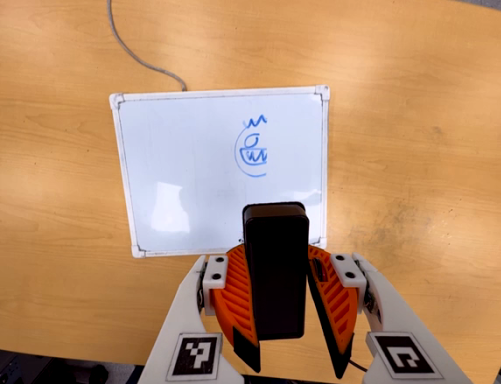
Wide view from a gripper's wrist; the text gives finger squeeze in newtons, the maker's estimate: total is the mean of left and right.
{"total": 7.7, "left": 8.5, "right": 7.0}